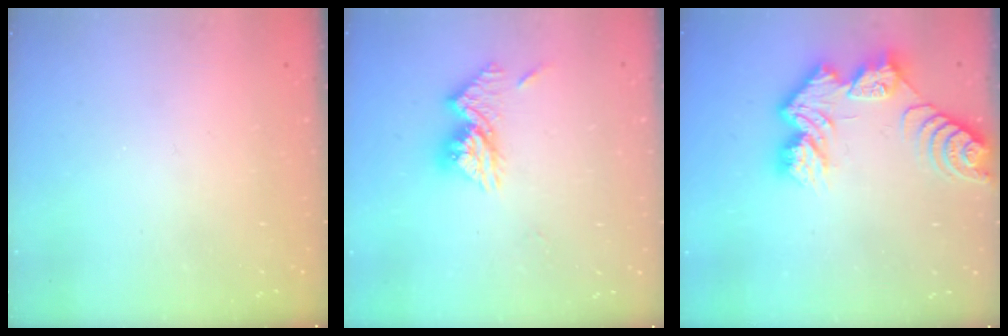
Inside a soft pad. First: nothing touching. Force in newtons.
{"total": 11.0, "press": 11.0, "slide": 0.7}
{"total": 12.3, "press": 12.2, "slide": 1.0}